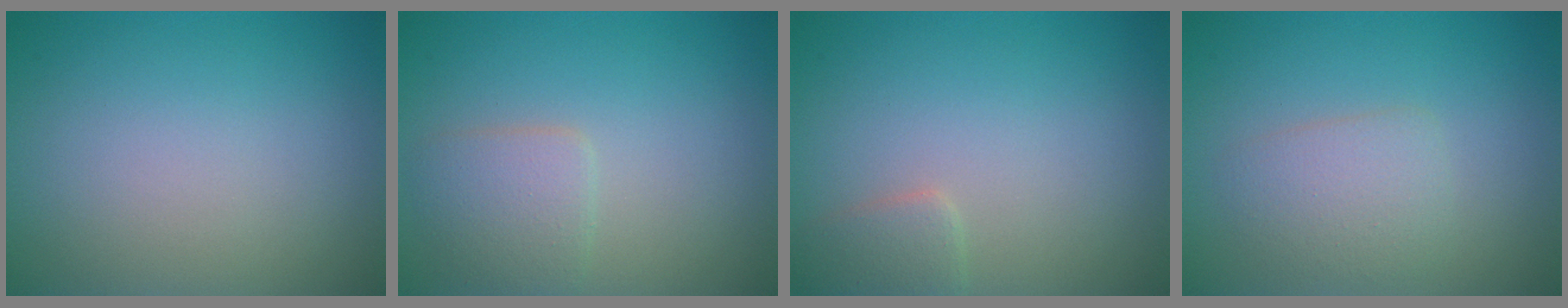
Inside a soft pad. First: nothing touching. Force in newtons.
{"total": 2.5, "press": 2.5, "slide": 0.1}
{"total": 1.7, "press": 1.7, "slide": 0.1}
{"total": 2.5, "press": 2.5, "slide": 0.1}